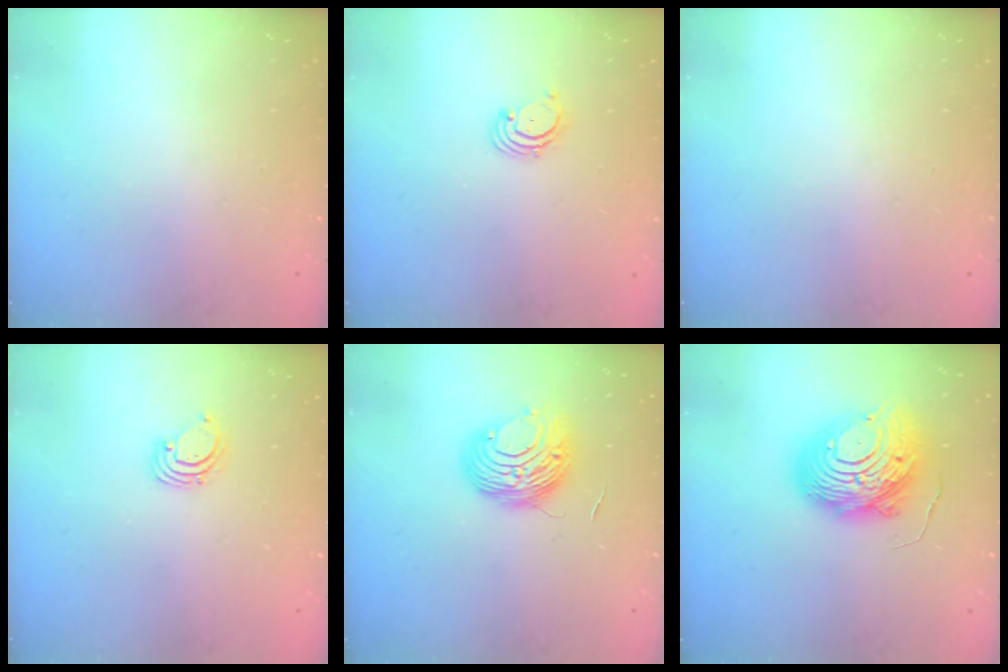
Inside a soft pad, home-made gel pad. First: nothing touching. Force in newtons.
{"total": 1.7, "press": 1.6, "slide": 0.2}
{"total": 0.0}
{"total": 1.6, "press": 1.6, "slide": 0.1}
{"total": 9.3, "press": 9.3, "slide": 0.4}
{"total": 15.4, "press": 15.3, "slide": 1.4}